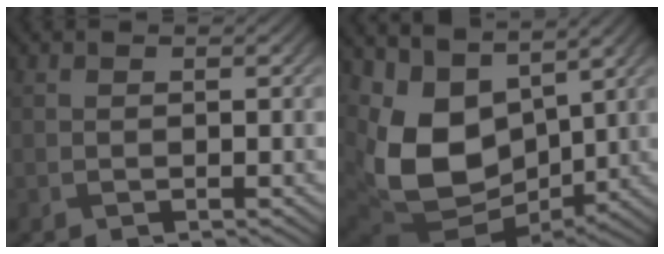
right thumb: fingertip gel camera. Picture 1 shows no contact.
{"total": 12.6, "force": [2.0, 8.7, 9.0], "torque": [-0.212, -0.021, 0.039]}